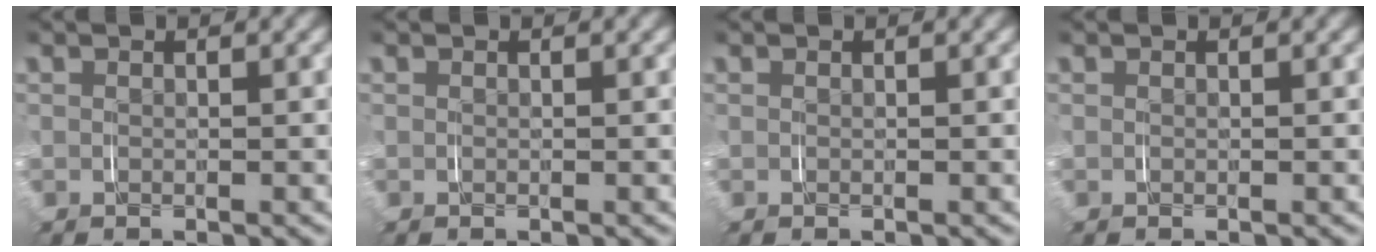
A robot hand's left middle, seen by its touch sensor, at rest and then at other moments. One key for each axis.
{"total": 0.0}
{"total": 0.0}
{"total": 0.0}